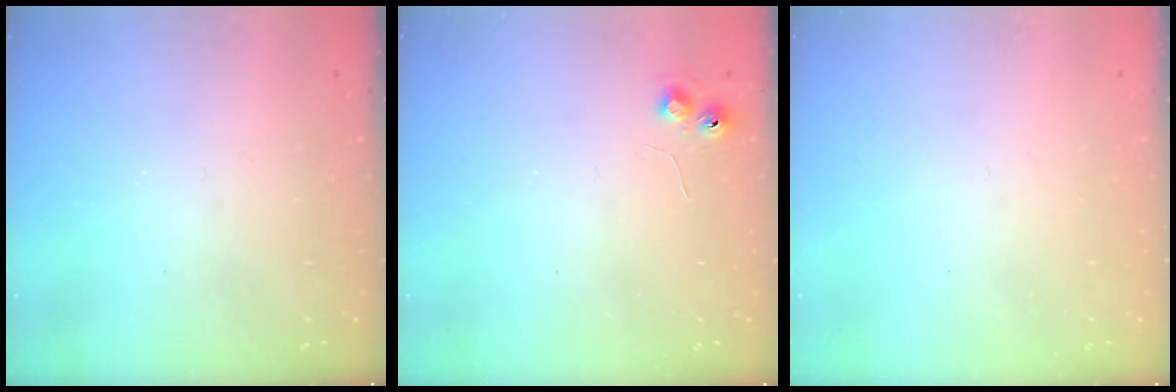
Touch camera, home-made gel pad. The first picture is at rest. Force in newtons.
{"total": 4.7, "press": 4.7, "slide": 0.6}
{"total": 0.0}